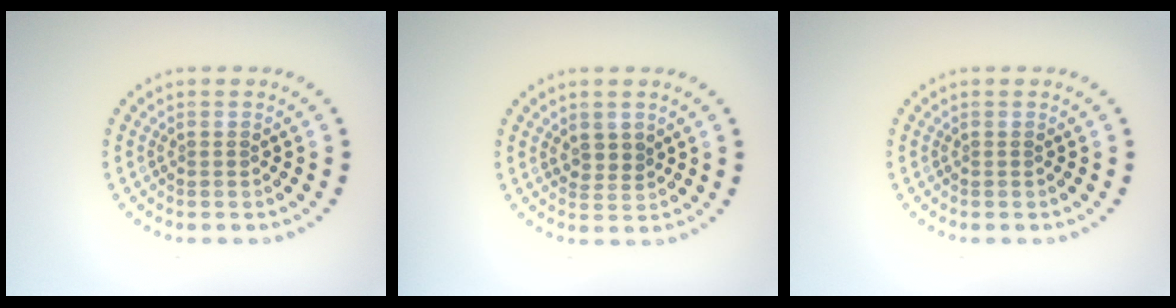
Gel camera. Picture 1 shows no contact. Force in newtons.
{"total": 1.8, "press": 1.4, "slide": 1.1}
{"total": 0.0}